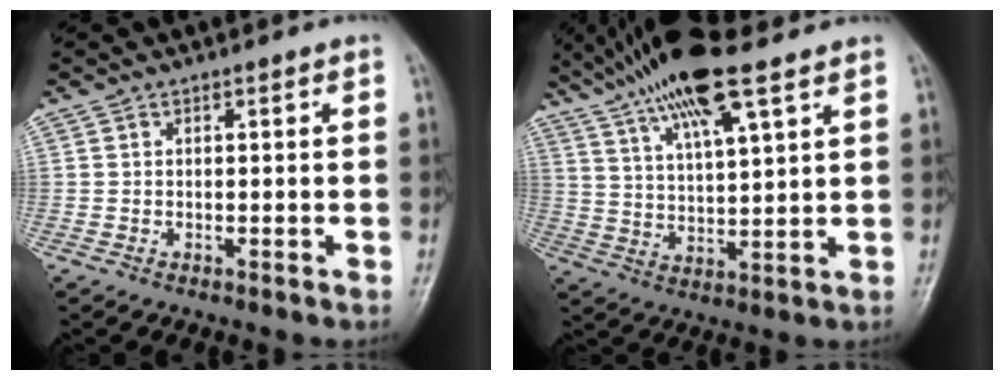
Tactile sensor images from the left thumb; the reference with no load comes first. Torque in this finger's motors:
{"motor_torque": [0.78, 0.03, 1.60, -1.16, 0.19]}